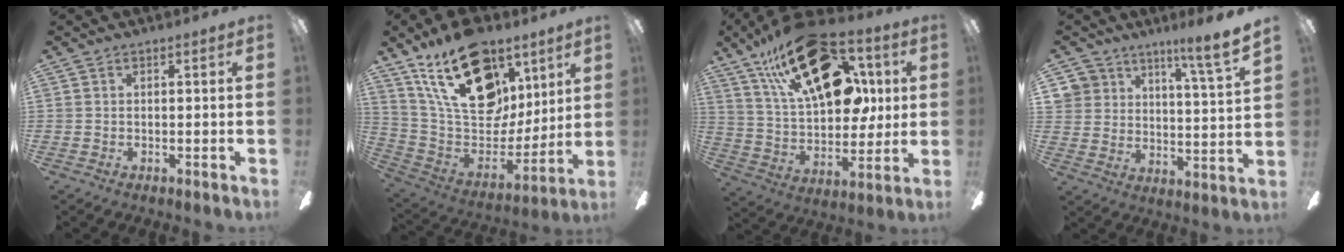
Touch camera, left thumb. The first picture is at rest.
{"total": 26.9, "force": [14.9, 15.7, 15.9], "torque": [-0.273, -0.082, 0.272]}
{"total": 28.5, "force": [13.5, 15.6, 19.6], "torque": [-0.312, -0.060, 0.236]}
{"total": 9.8, "force": [8.5, 2.8, 4.0], "torque": [-0.066, -0.055, 0.155]}